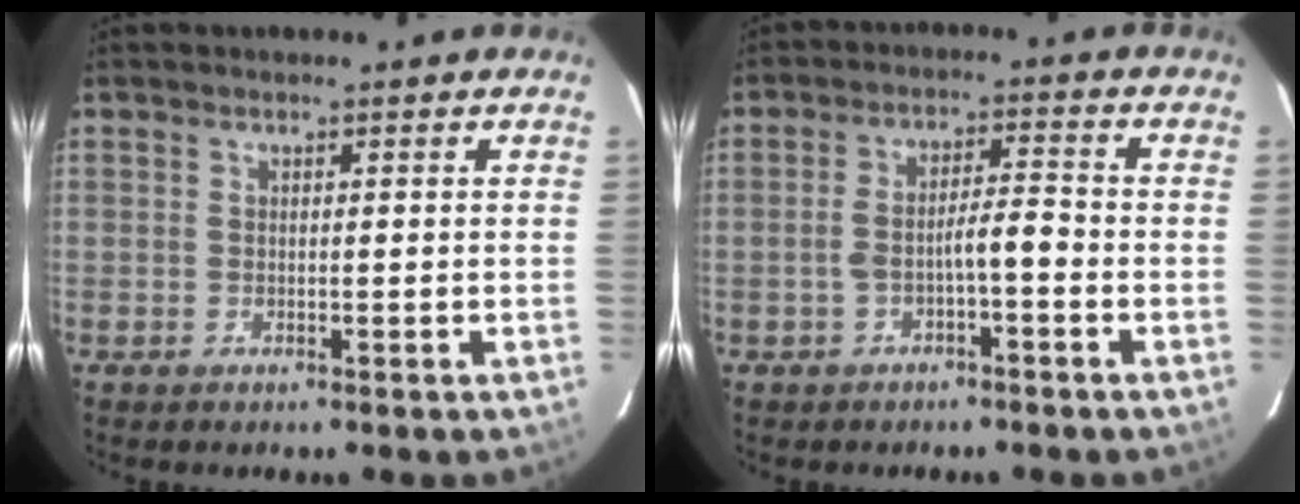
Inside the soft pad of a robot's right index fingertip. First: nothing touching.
{"total": 4.8, "force": [-1.7, 0.9, 4.4], "torque": [-0.078, 0.020, -0.024]}